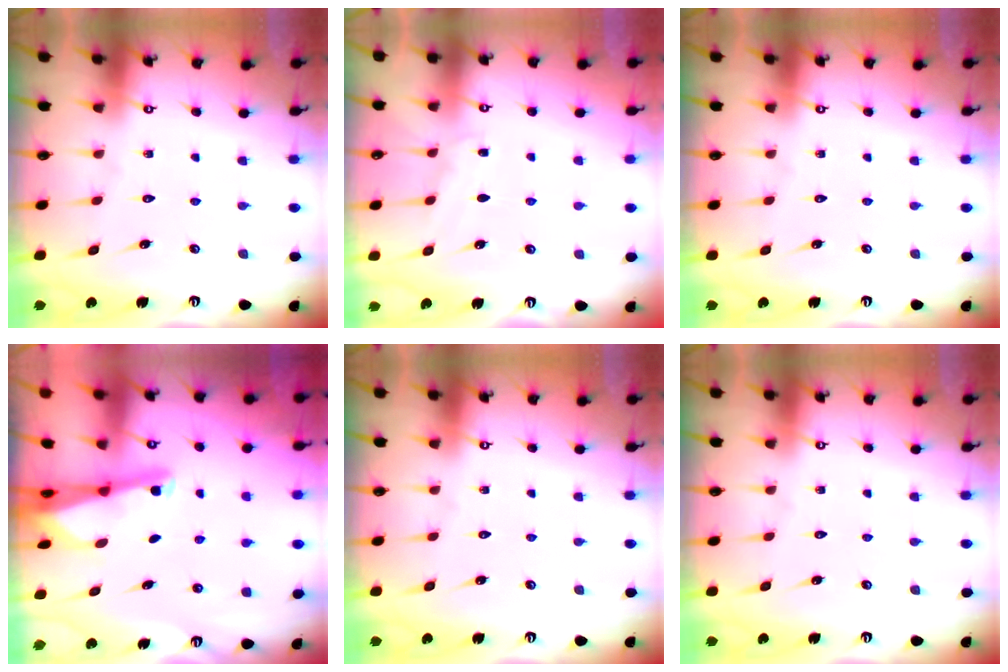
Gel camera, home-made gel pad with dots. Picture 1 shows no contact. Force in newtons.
{"total": 3.4, "press": 3.4, "slide": 0.5}
{"total": 0.0}
{"total": 2.6, "press": 2.6, "slide": 0.3}
{"total": 0.0}
{"total": 0.0}